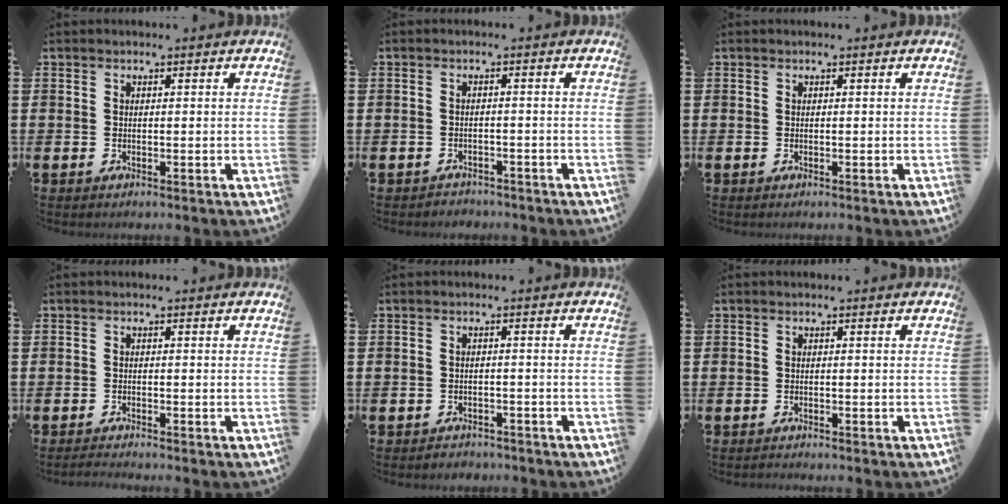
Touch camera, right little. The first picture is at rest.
{"total": 1.3, "force": [-1.2, 0.3, -0.2], "torque": [0.000, 0.005, -0.028]}
{"total": 0.0}
{"total": 0.8, "force": [-0.8, 0.0, 0.4], "torque": [-0.006, -0.002, -0.015]}
{"total": 1.2, "force": [-1.2, 0.2, -0.1], "torque": [-0.002, 0.004, -0.028]}
{"total": 0.0}